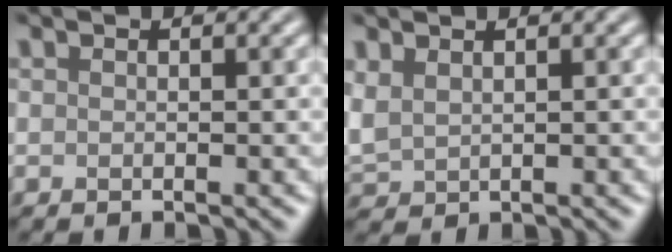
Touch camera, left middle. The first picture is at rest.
{"total": 2.0, "force": [1.1, 1.2, 1.1], "torque": [-0.037, 0.003, 0.030]}